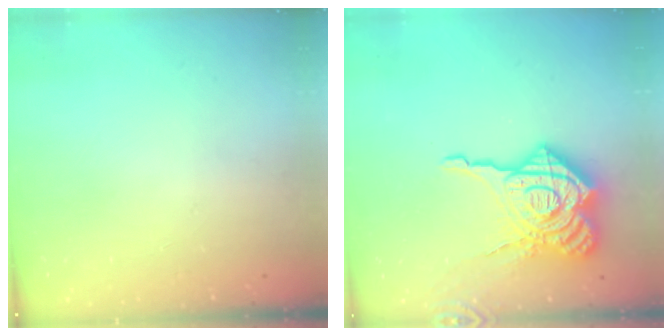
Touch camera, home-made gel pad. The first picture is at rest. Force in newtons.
{"total": 23.6, "press": 23.5, "slide": 2.7}